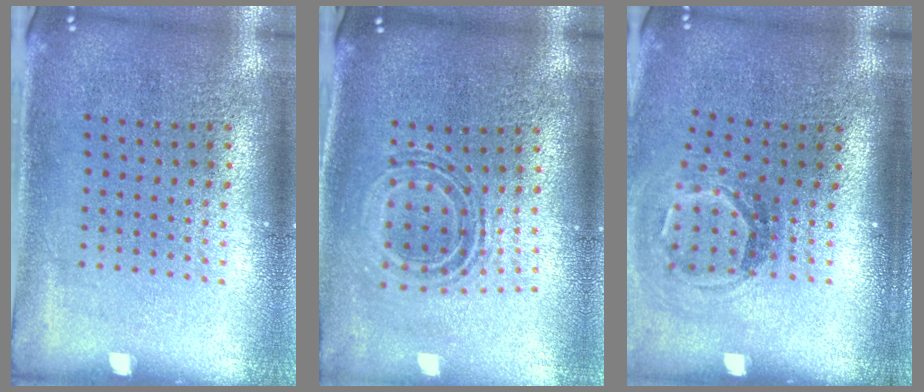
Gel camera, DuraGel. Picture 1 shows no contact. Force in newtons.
{"total": 0.7, "press": 0.7, "slide": 0.3}
{"total": 1.8, "press": 1.2, "slide": 1.4}